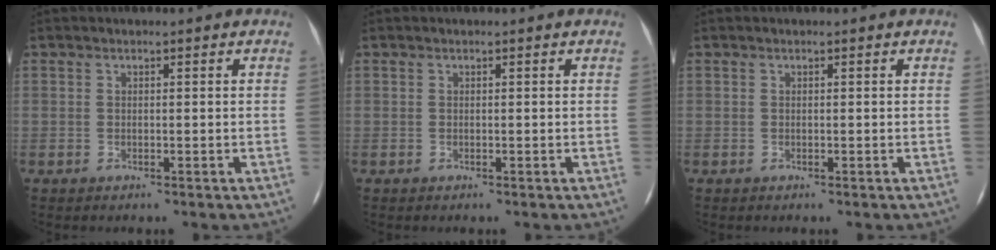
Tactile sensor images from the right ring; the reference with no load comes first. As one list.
[{"total": 0.0}, {"total": 0.0}]